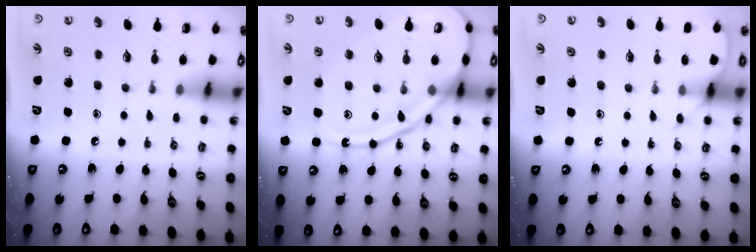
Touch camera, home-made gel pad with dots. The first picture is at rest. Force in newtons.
{"total": 16.9, "press": 16.8, "slide": 1.8}
{"total": 5.9, "press": 5.8, "slide": 0.6}